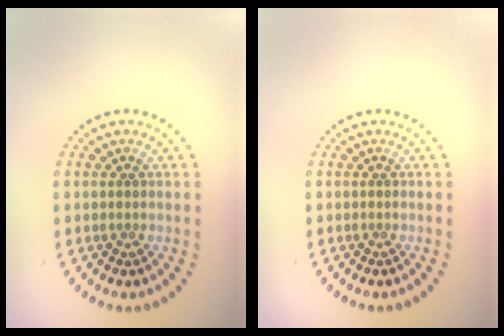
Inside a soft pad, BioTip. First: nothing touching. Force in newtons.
{"total": 0.0}